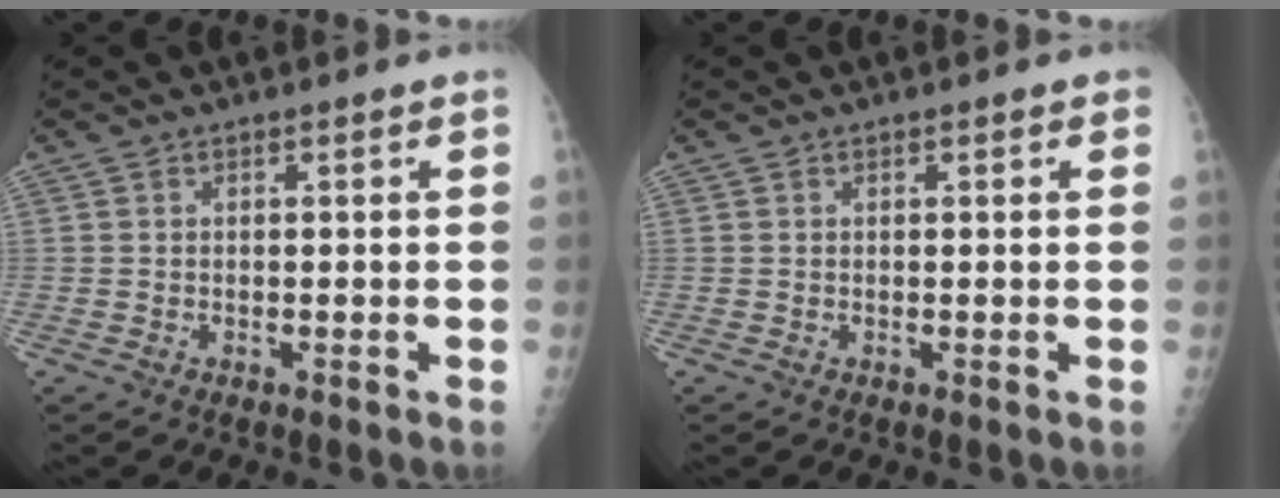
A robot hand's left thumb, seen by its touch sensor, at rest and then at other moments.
{"total": 0.9, "force": [0.5, 0.4, 0.7], "torque": [-0.007, 0.001, 0.003]}